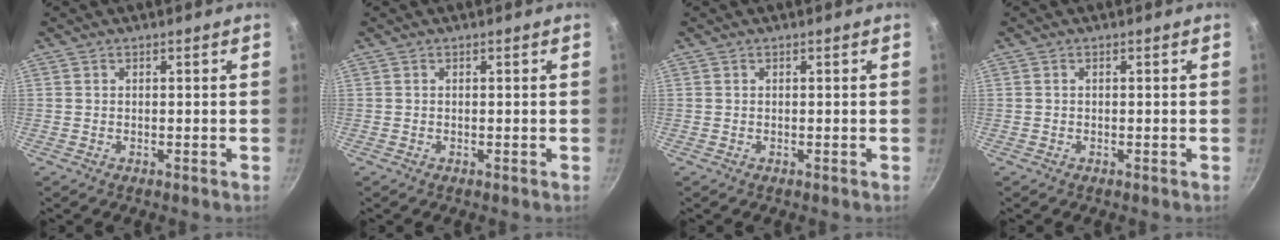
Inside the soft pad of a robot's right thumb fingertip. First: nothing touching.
{"total": 0.0}
{"total": 0.0}
{"total": 0.0}